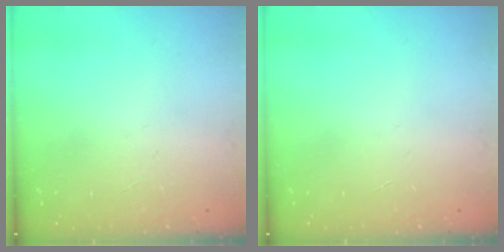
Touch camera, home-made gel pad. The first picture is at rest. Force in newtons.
{"total": 0.0}